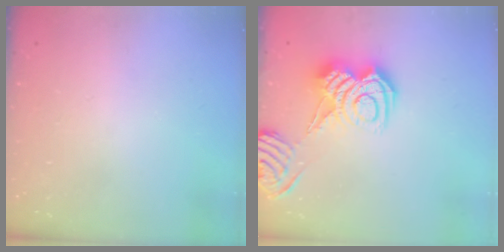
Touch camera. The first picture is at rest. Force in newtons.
{"total": 9.6, "press": 9.5, "slide": 1.1}